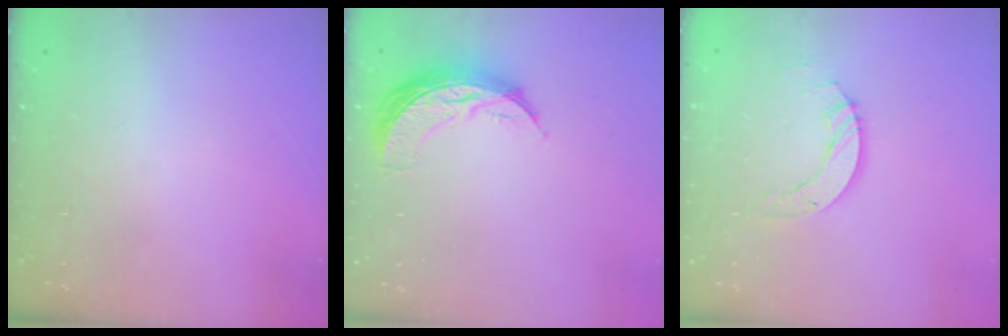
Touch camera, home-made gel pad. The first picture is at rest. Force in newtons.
{"total": 8.6, "press": 8.5, "slide": 0.5}
{"total": 4.9, "press": 4.9, "slide": 0.1}